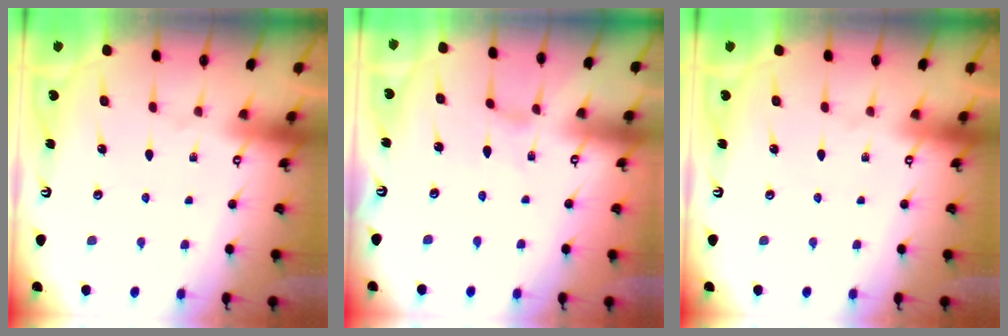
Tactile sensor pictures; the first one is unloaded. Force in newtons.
{"total": 0.6, "press": 0.6, "slide": 0.2}
{"total": 0.0}